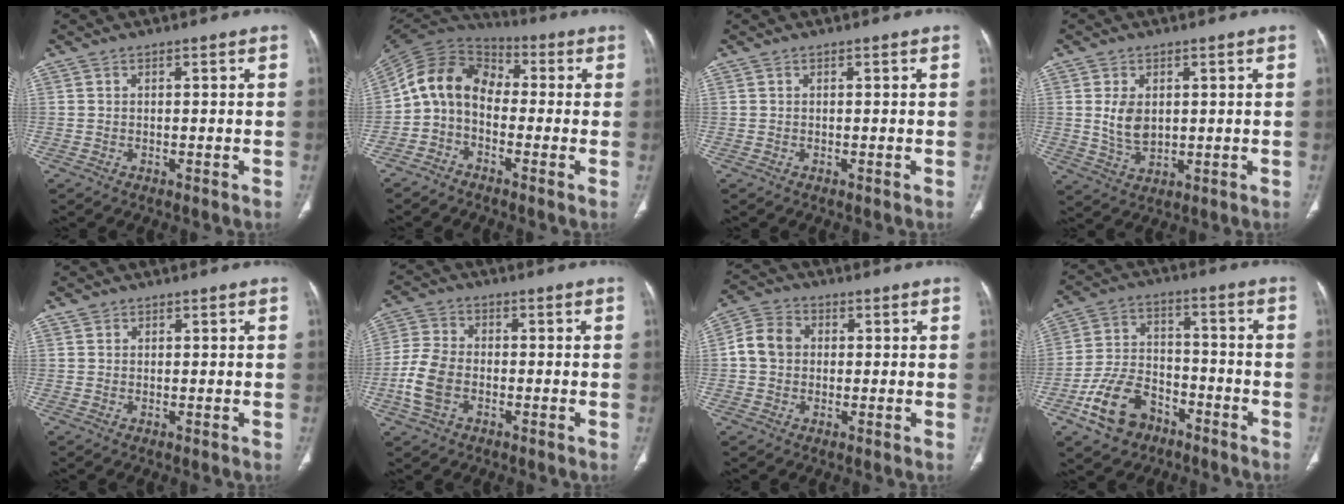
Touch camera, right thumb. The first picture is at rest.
{"total": 11.3, "force": [-1.4, 8.3, 7.6], "torque": [-0.126, 0.055, -0.046]}
{"total": 0.0}
{"total": 5.9, "force": [0.9, 3.9, 4.4], "torque": [-0.068, -0.010, 0.027]}
{"total": 0.9, "force": [0.5, 0.8, 0.0], "torque": [0.010, -0.001, 0.006]}
{"total": 8.0, "force": [-2.3, 5.4, 5.5], "torque": [-0.124, 0.014, -0.049]}
{"total": 6.8, "force": [0.4, 5.7, 3.6], "torque": [-0.060, 0.017, -0.001]}
{"total": 11.9, "force": [-6.6, 8.0, 6.0], "torque": [-0.098, 0.048, -0.115]}